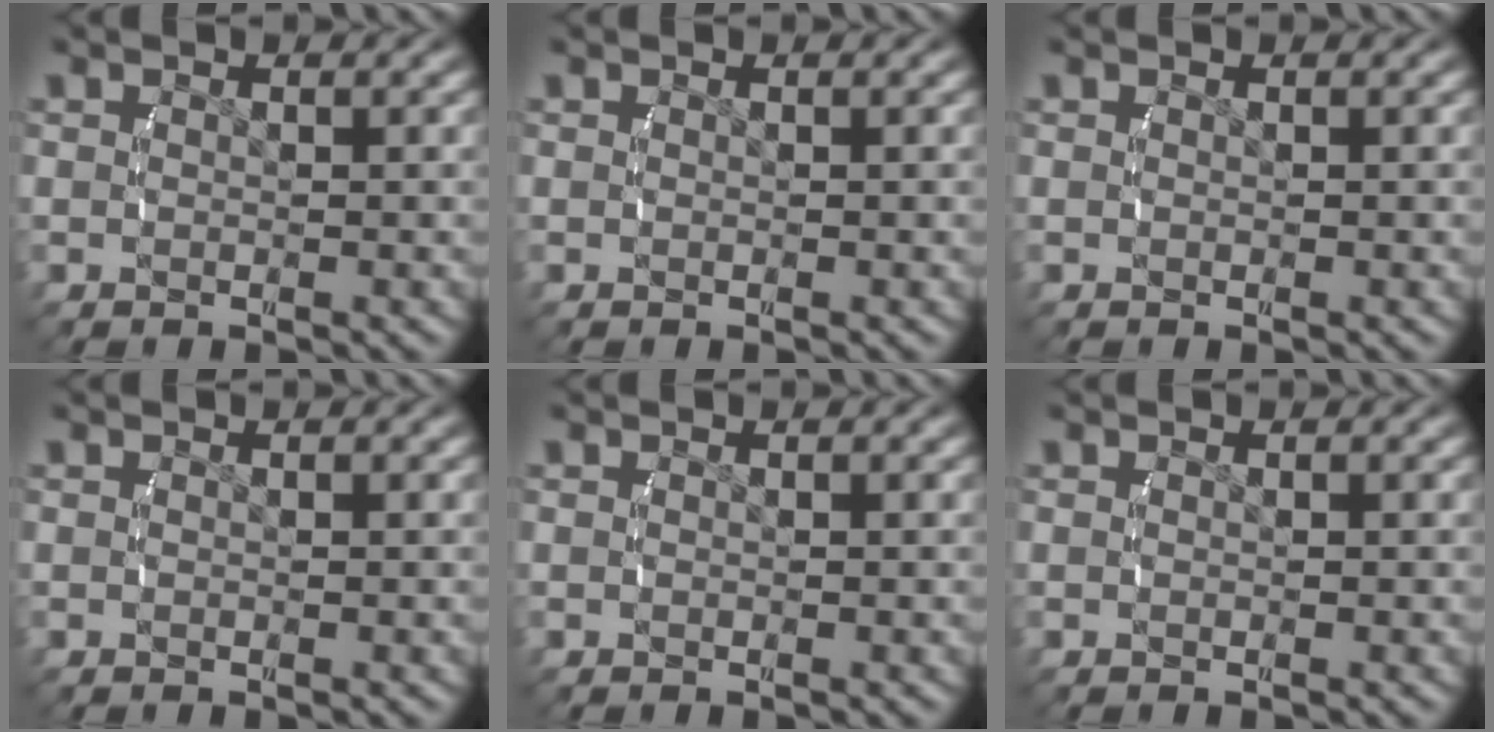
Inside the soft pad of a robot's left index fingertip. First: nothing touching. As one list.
[{"total": 0.0}, {"total": 0.0}, {"total": 0.0}, {"total": 0.0}, {"total": 0.0}]